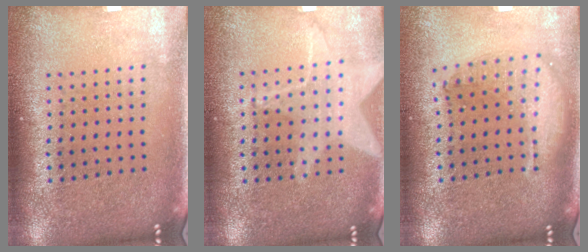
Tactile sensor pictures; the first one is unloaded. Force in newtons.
{"total": 1.5, "press": 1.4, "slide": 0.5}
{"total": 1.8, "press": 1.5, "slide": 0.9}